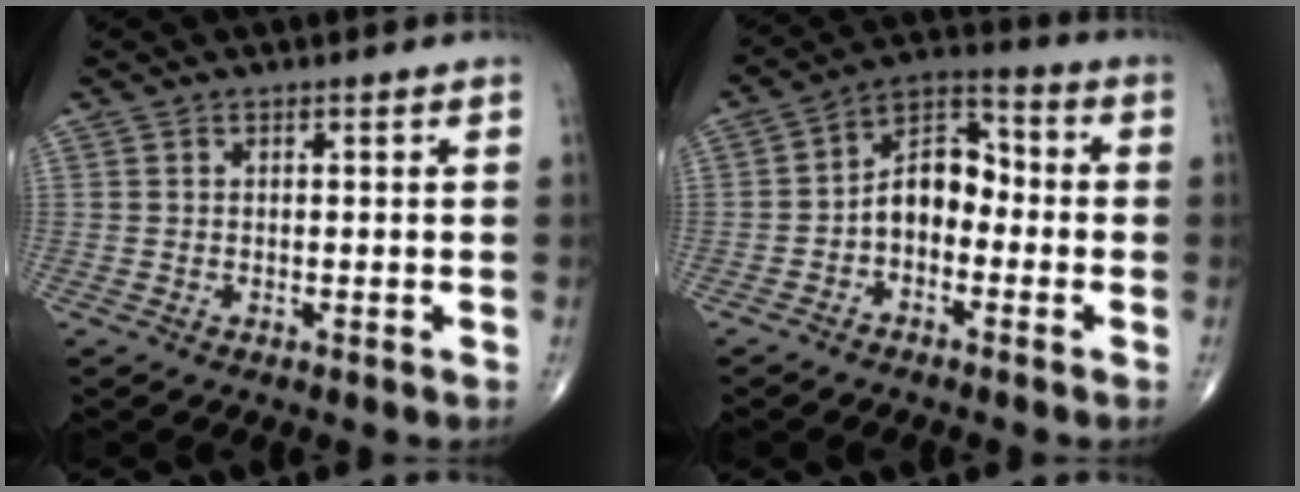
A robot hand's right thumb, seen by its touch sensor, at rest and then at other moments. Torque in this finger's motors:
{"motor_torque": [1.29, 1.17, 0.70, -0.40, 0.09]}